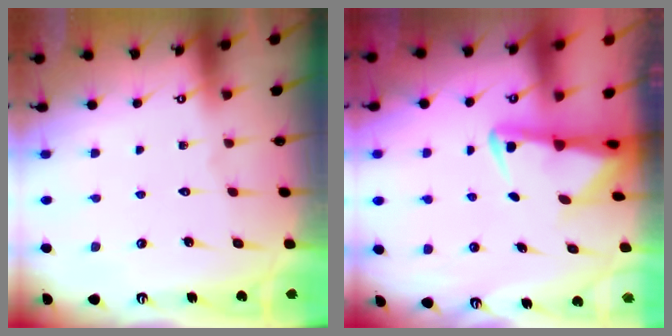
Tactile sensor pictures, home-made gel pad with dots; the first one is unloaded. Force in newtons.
{"total": 3.3, "press": 3.2, "slide": 0.7}